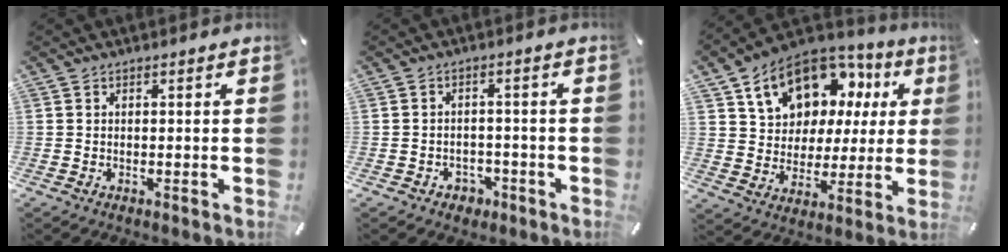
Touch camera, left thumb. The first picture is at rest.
{"total": 3.5, "force": [-1.7, 2.9, 1.0], "torque": [-0.017, 0.006, -0.032]}
{"total": 15.1, "force": [8.1, 11.0, 6.5], "torque": [-0.117, -0.040, 0.148]}